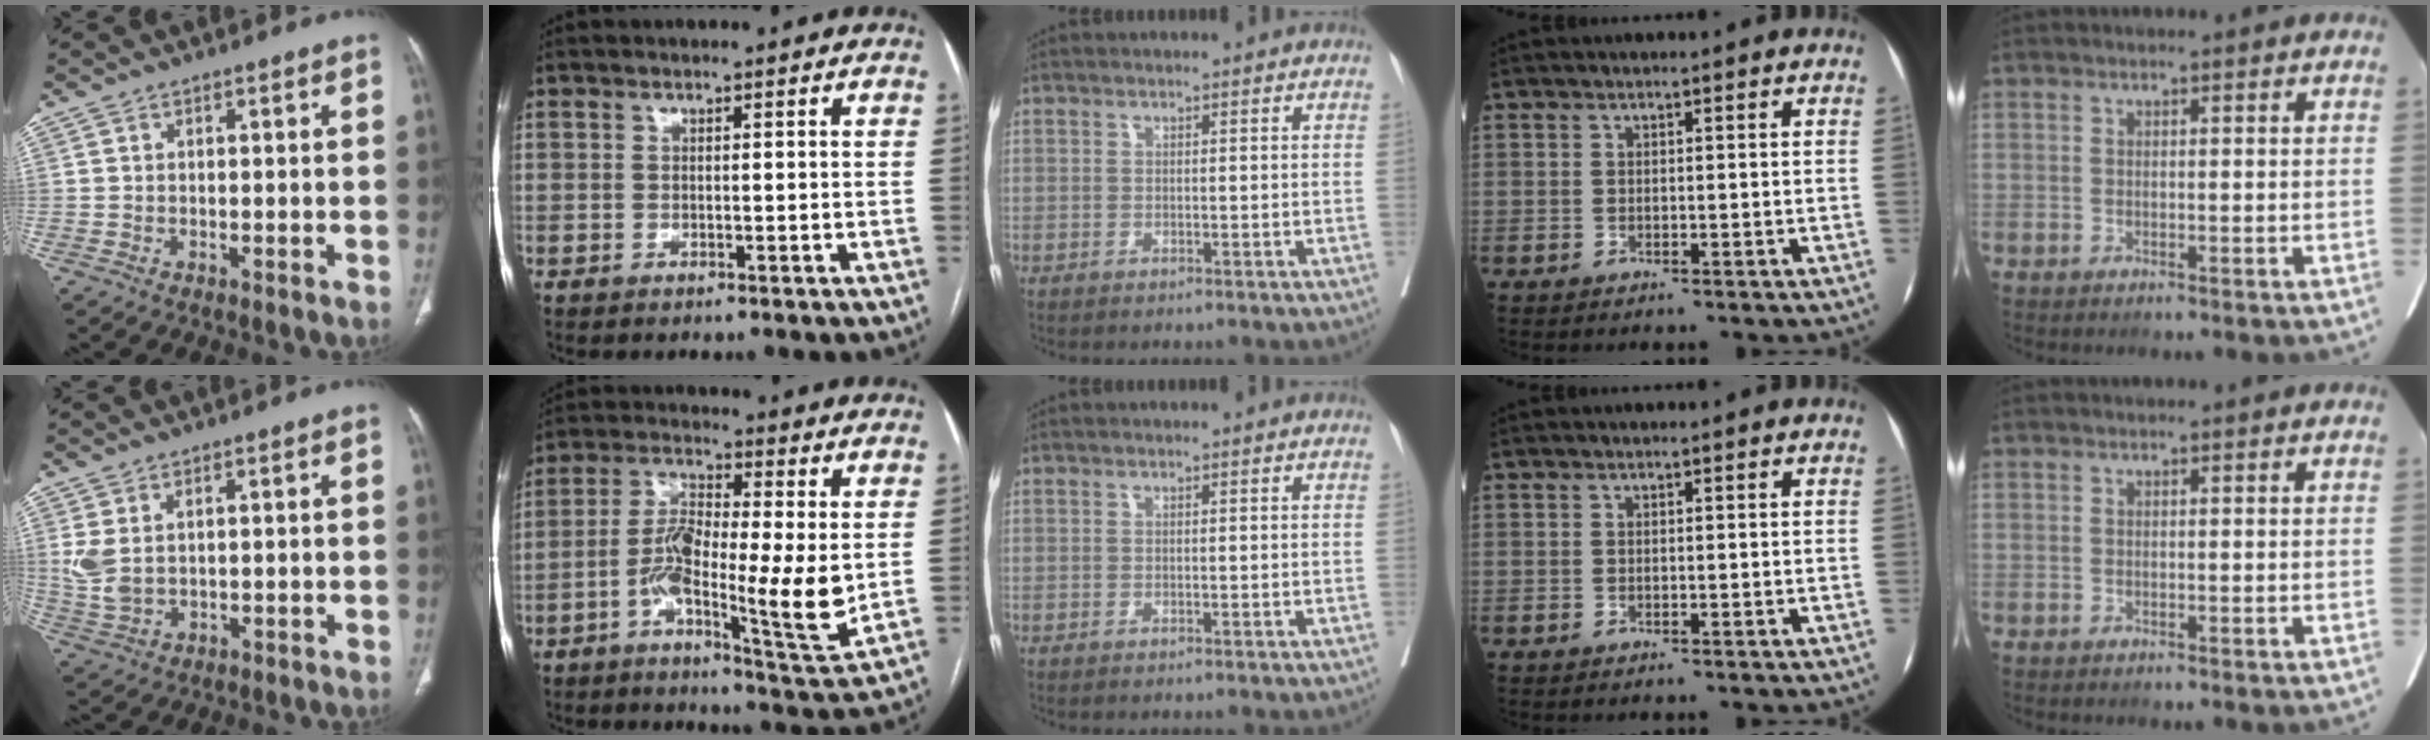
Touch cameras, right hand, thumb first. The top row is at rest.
{"thumb": {"total": 5.3, "force": [1.4, 3.1, 4.1], "torque": [-0.099, -0.001, 0.041]}, "index": {"total": 13.4, "force": [-1.4, 2.1, 13.1], "torque": [-0.234, -0.006, -0.026]}}